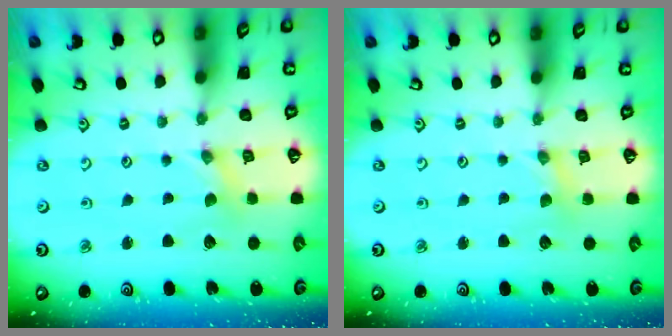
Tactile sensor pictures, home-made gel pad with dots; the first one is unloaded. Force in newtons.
{"total": 1.4, "press": 1.4, "slide": 0.3}